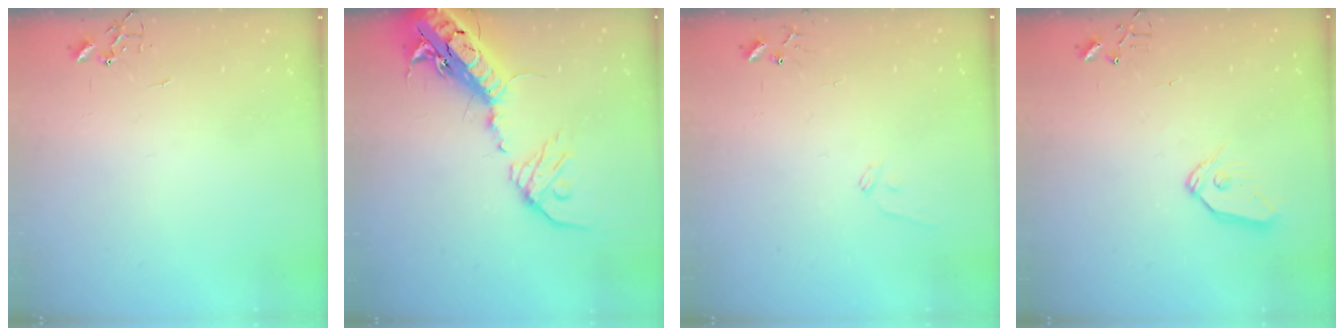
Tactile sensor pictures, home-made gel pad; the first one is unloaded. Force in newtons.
{"total": 23.9, "press": 23.3, "slide": 5.5}
{"total": 6.6, "press": 6.6, "slide": 0.6}
{"total": 8.4, "press": 8.4, "slide": 0.5}